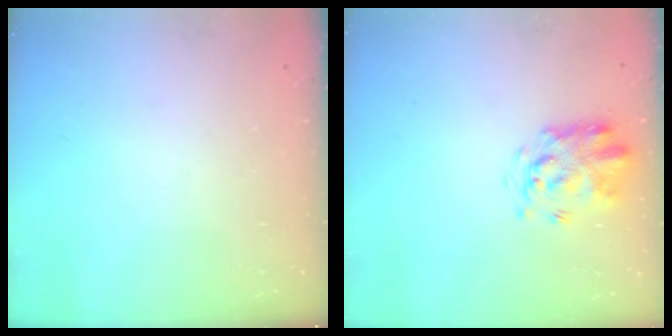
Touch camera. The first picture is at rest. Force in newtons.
{"total": 3.4, "press": 3.3, "slide": 0.7}